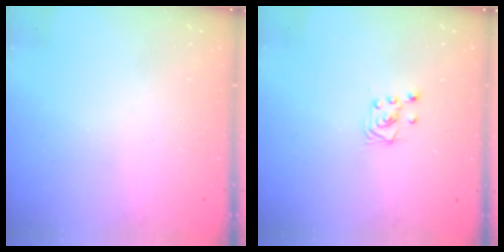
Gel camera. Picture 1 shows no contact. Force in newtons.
{"total": 2.0, "press": 2.0, "slide": 0.2}